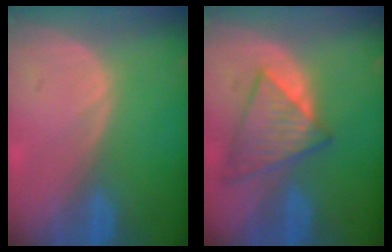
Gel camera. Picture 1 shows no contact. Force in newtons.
{"total": 6.9, "press": 6.9, "slide": 1.0}